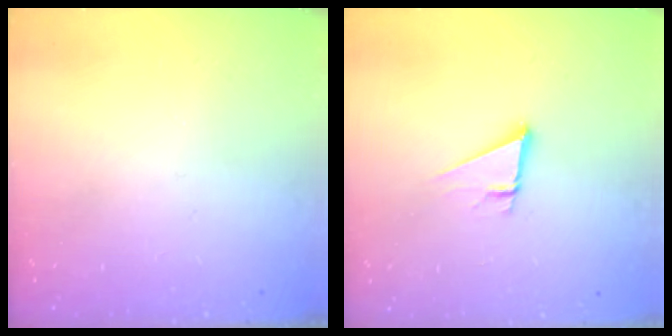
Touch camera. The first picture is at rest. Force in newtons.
{"total": 3.6, "press": 3.6, "slide": 0.3}